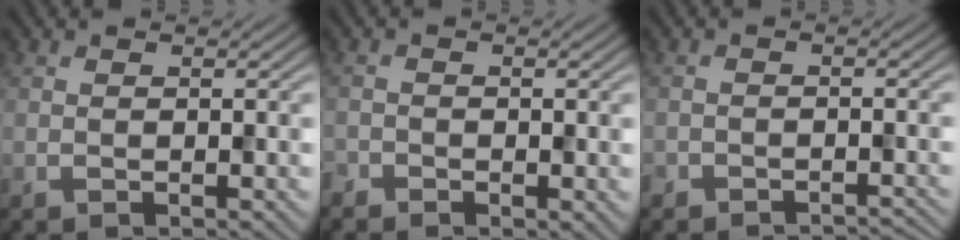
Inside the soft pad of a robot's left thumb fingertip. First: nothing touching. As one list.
[{"total": 1.6, "force": [-1.1, 1.0, 0.7], "torque": [-0.014, -0.003, -0.026]}, {"total": 2.5, "force": [-2.4, 0.6, 0.3], "torque": [-0.003, 0.000, -0.038]}]